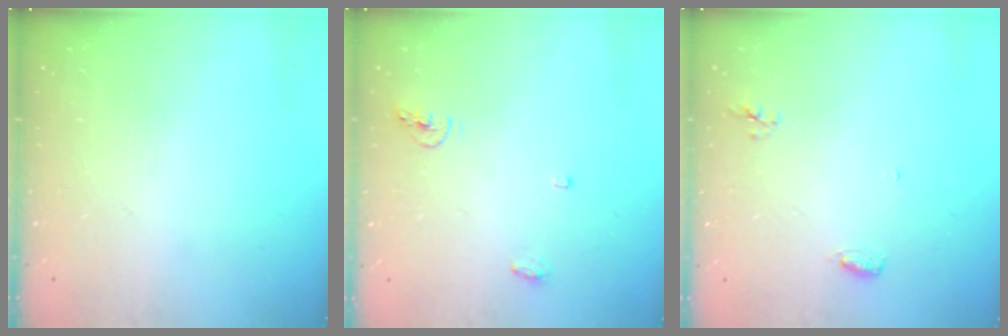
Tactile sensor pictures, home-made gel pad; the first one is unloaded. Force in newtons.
{"total": 4.8, "press": 4.7, "slide": 0.8}
{"total": 4.6, "press": 4.4, "slide": 1.1}